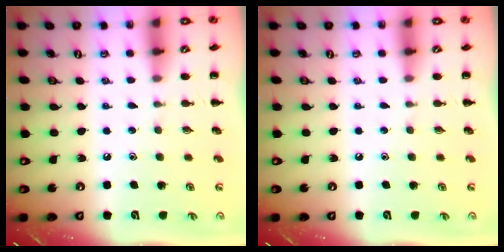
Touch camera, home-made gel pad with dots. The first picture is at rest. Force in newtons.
{"total": 0.0}